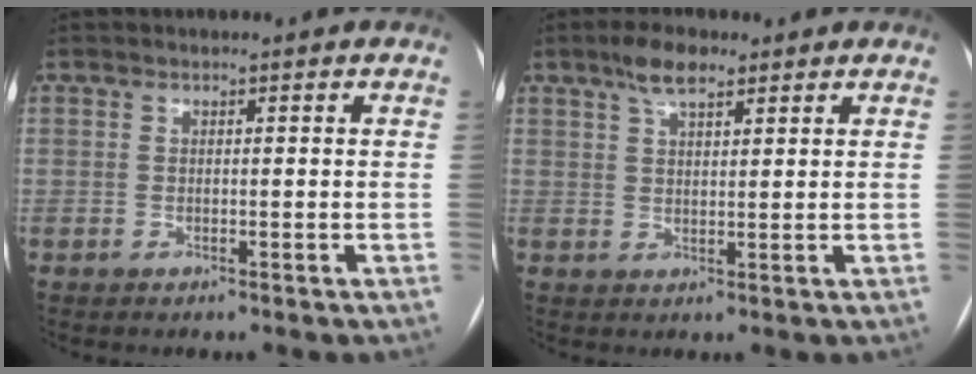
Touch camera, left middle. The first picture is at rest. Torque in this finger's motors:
{"motor_torque": [0.51, -0.44, 0.14, 0.07]}